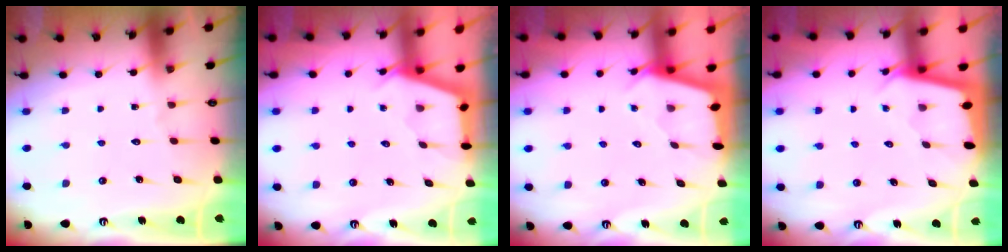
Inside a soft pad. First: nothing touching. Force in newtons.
{"total": 2.9, "press": 2.9, "slide": 0.3}
{"total": 2.5, "press": 2.5, "slide": 0.3}
{"total": 1.9, "press": 1.9, "slide": 0.1}